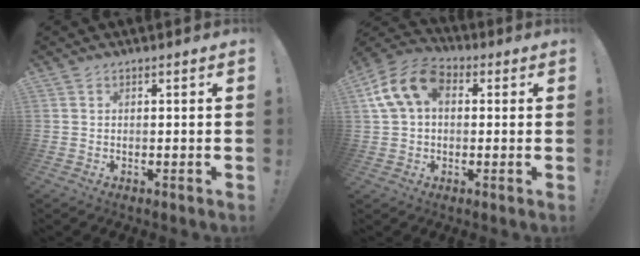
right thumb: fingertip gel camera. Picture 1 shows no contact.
{"total": 13.9, "force": [3.7, 9.7, 9.3], "torque": [-0.163, 0.002, 0.074]}